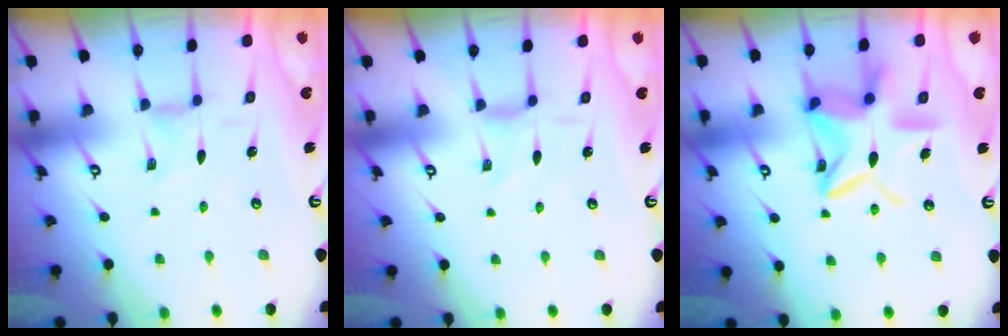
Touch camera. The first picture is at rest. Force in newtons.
{"total": 0.9, "press": 0.9, "slide": 0.3}
{"total": 17.4, "press": 17.3, "slide": 1.4}